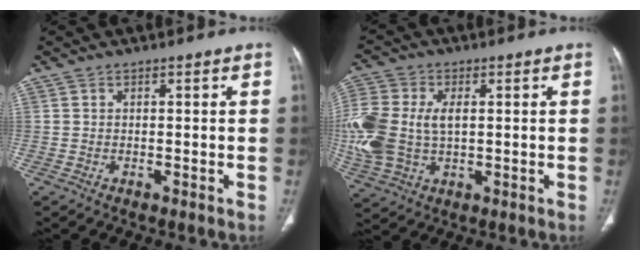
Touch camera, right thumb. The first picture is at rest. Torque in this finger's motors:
{"motor_torque": [0.16, 0.22, 1.33, 0.29, 0.16]}